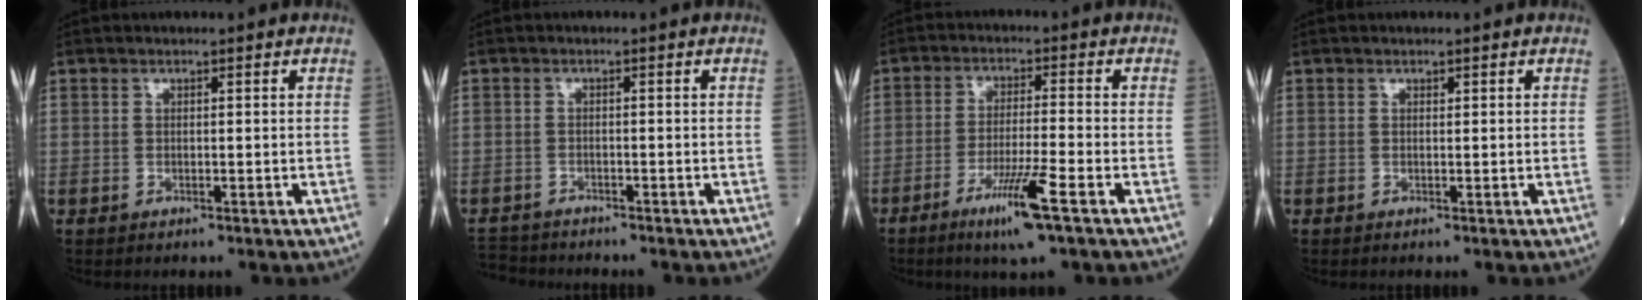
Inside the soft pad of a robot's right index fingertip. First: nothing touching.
{"total": 4.3, "force": [-4.1, 1.1, -0.4], "torque": [0.007, -0.012, -0.078]}
{"total": 8.0, "force": [-4.4, -0.5, 6.7], "torque": [-0.124, -0.017, -0.080]}
{"total": 0.0}